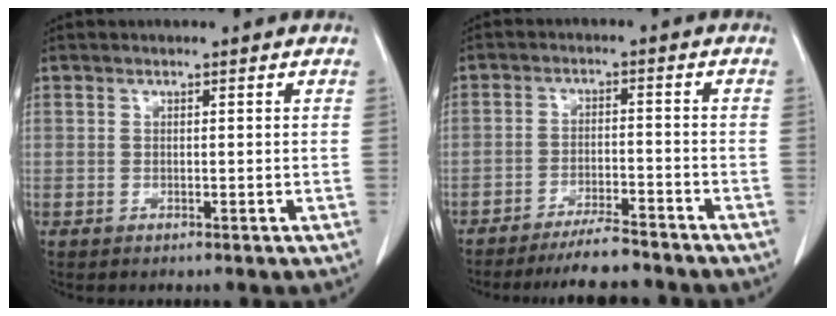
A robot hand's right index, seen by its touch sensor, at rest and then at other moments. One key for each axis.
{"total": 7.6, "fx": -7.0, "fy": 0.6, "fz": 2.8, "tx": -0.040, "ty": -0.012, "tz": -0.115}